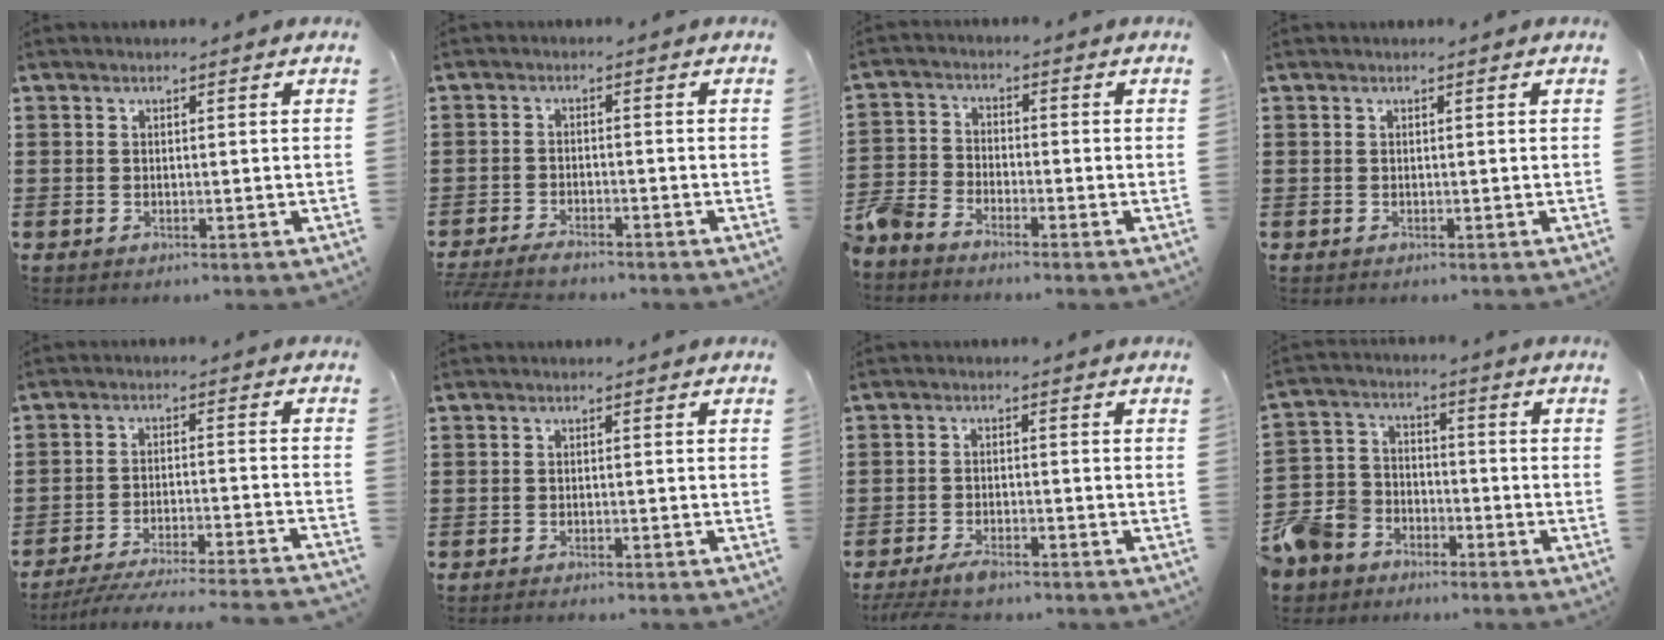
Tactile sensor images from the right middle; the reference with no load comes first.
{"total": 2.4, "force": [-2.3, 0.3, 0.6], "torque": [-0.020, 0.001, -0.050]}
{"total": 4.3, "force": [-4.2, 1.0, 0.7], "torque": [-0.049, -0.009, -0.094]}
{"total": 0.0}
{"total": 5.8, "force": [-5.5, -0.2, 2.0], "torque": [-0.044, -0.014, -0.110]}
{"total": 0.8, "force": [-0.8, -0.1, 0.1], "torque": [-0.003, 0.000, -0.016]}
{"total": 3.2, "force": [-2.8, 0.7, 1.2], "torque": [-0.030, 0.000, -0.059]}
{"total": 8.5, "force": [-6.1, 5.7, 1.1], "torque": [-0.065, 0.011, -0.125]}